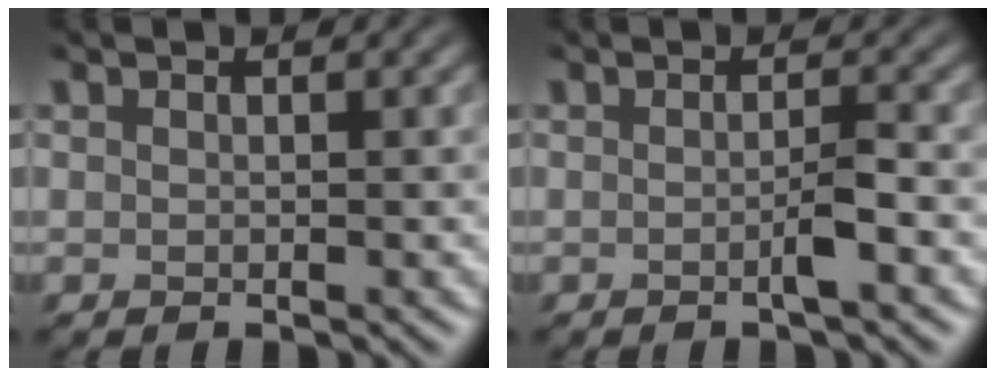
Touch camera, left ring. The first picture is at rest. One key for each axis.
{"total": 2.1, "fx": -1.5, "fy": 0.0, "fz": 1.4, "tx": -0.027, "ty": -0.006, "tz": -0.030}